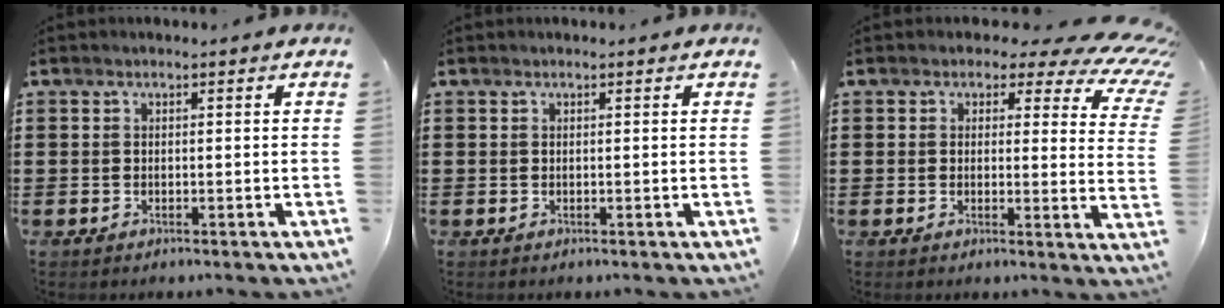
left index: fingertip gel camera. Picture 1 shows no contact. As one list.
[{"total": 0.0}, {"total": 4.3, "force": [2.8, 2.3, 2.4], "torque": [-0.039, -0.017, 0.041]}]